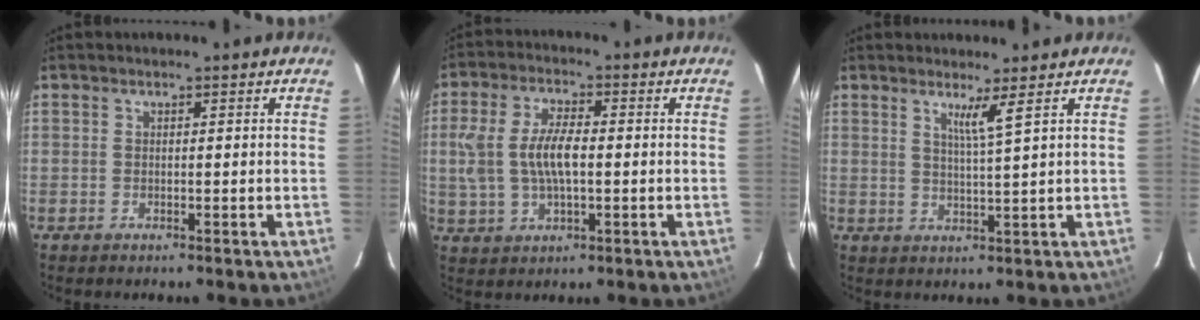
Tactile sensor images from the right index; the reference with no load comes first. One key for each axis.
{"total": 9.3, "fx": -0.1, "fy": 4.3, "fz": 8.2, "tx": -0.168, "ty": 0.010, "tz": 0.004}
{"total": 3.2, "fx": 2.0, "fy": -1.0, "fz": 2.4, "tx": -0.044, "ty": -0.014, "tz": 0.032}